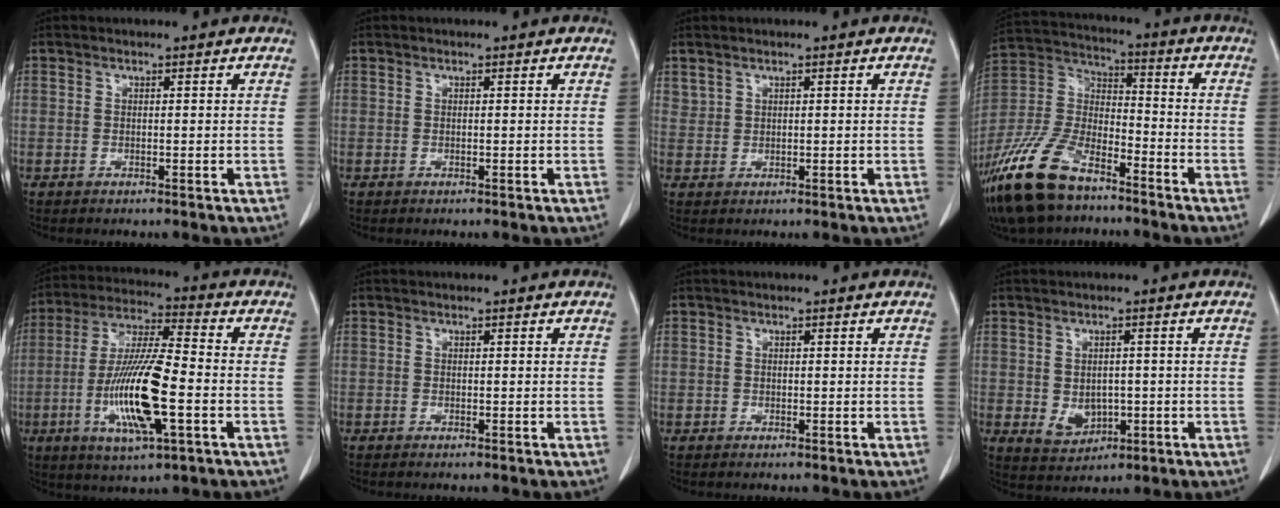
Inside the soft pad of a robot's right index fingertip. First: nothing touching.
{"total": 0.0}
{"total": 1.2, "force": [1.1, 0.6, 0.1], "torque": [0.001, 0.005, 0.021]}
{"total": 16.6, "force": [-11.8, 6.7, 9.6], "torque": [-0.215, -0.003, -0.222]}
{"total": 15.0, "force": [-3.8, 2.2, 14.4], "torque": [-0.289, -0.012, -0.071]}
{"total": 0.0}
{"total": 0.6, "force": [-0.1, 0.6, -0.1], "torque": [0.007, 0.006, -0.005]}
{"total": 4.5, "force": [-0.5, 3.4, 2.9], "torque": [-0.049, -0.002, 0.007]}